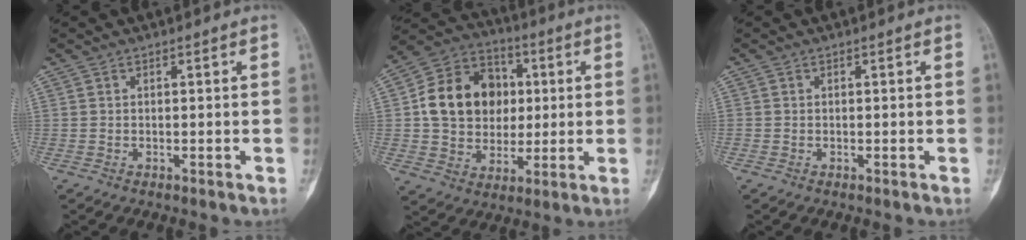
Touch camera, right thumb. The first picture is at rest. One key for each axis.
{"total": 17.0, "fx": 2.1, "fy": 13.9, "fz": 9.5, "tx": -0.132, "ty": 0.015, "tz": 0.036}
{"total": 0.0}